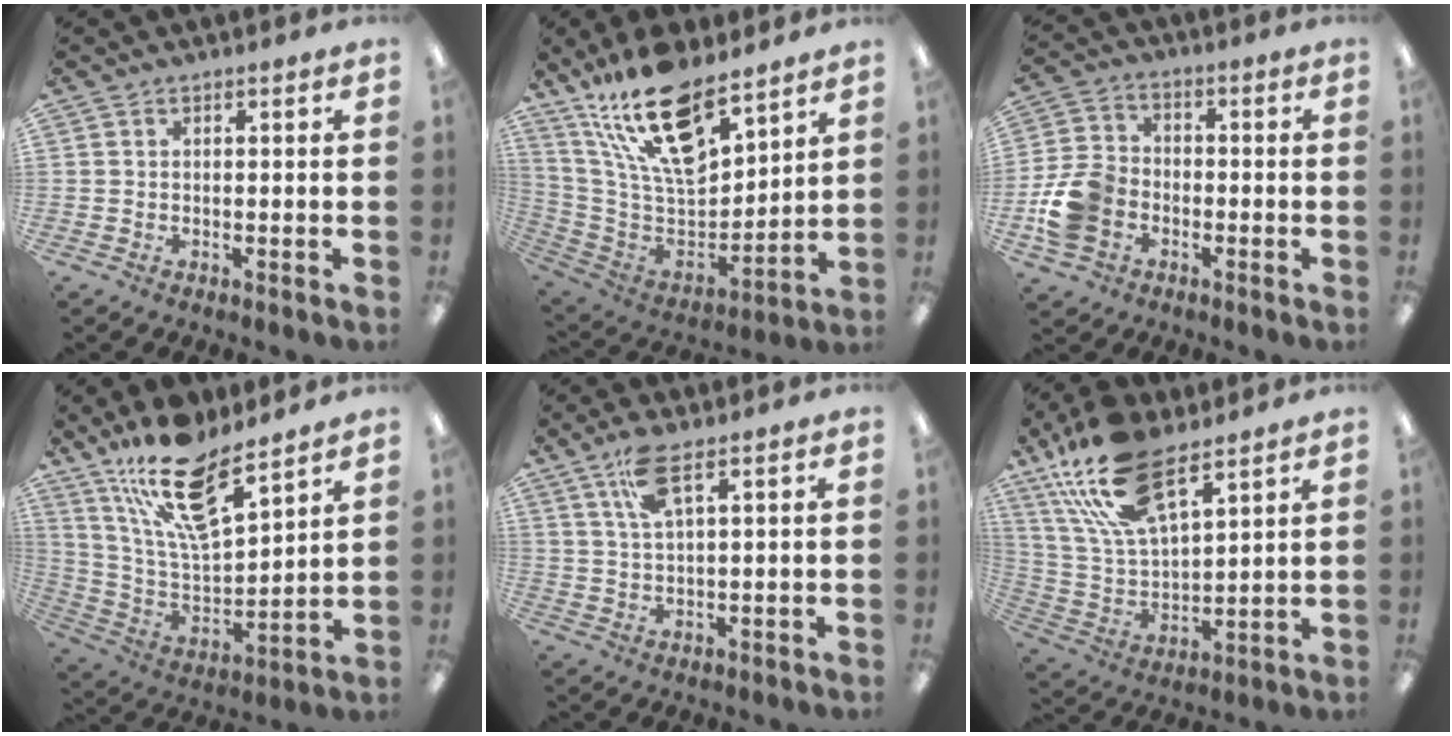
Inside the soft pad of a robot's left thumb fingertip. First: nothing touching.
{"total": 21.6, "force": [15.0, 8.7, 13.0], "torque": [-0.236, -0.095, 0.262]}
{"total": 11.2, "force": [-4.0, 8.5, 6.0], "torque": [-0.122, 0.032, -0.071]}
{"total": 18.8, "force": [13.8, 6.2, 11.1], "torque": [-0.208, -0.081, 0.242]}
{"total": 7.9, "force": [4.6, 2.3, 5.9], "torque": [-0.122, 0.004, 0.080]}
{"total": 20.7, "force": [13.4, 8.8, 13.1], "torque": [-0.283, -0.055, 0.236]}